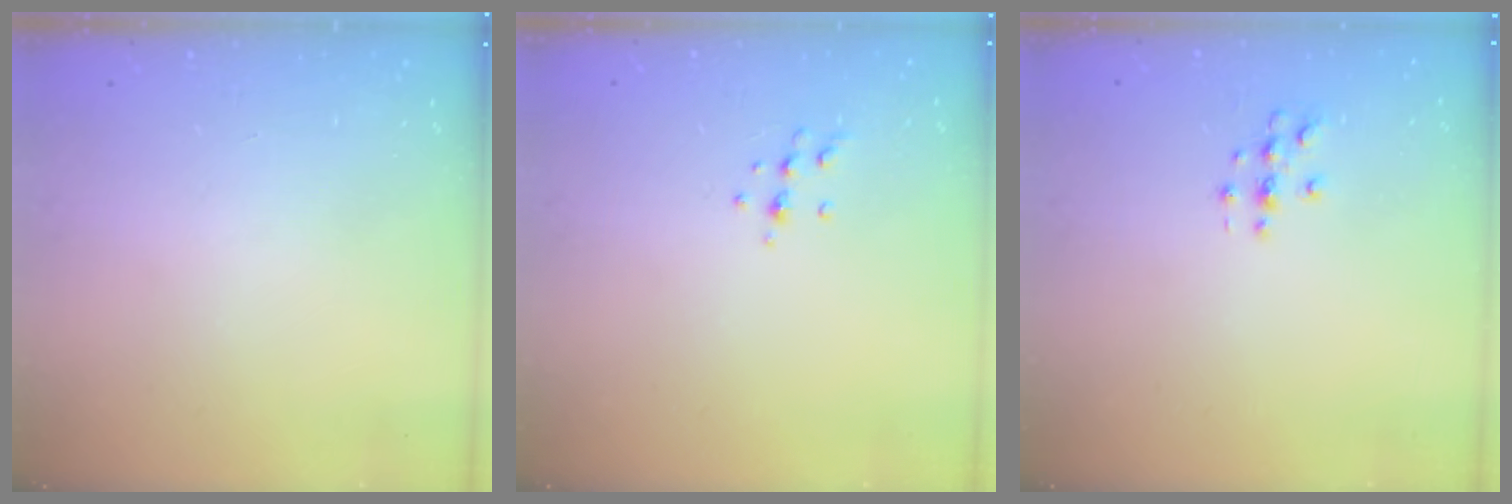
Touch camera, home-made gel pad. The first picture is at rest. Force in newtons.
{"total": 5.1, "press": 4.9, "slide": 1.1}
{"total": 3.0, "press": 3.0, "slide": 0.3}